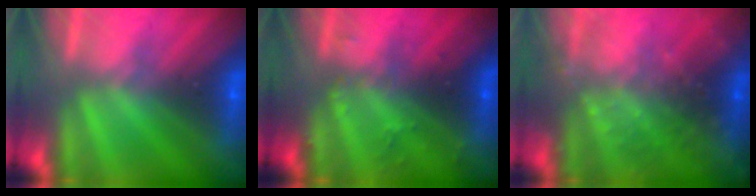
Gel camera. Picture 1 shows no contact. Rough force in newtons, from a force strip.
{"total": 2.4}
{"total": 9.1}